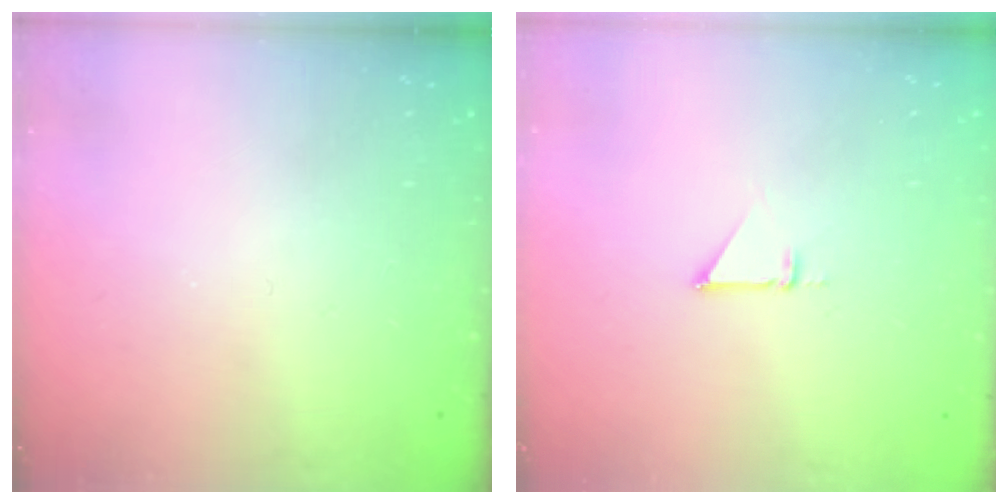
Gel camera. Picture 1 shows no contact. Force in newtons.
{"total": 3.1, "press": 3.1, "slide": 0.2}